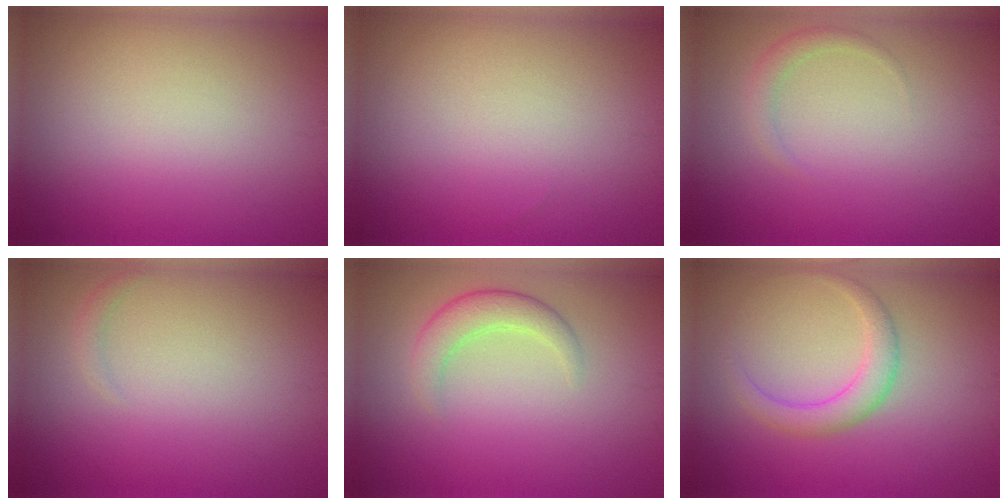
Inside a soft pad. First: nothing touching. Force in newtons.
{"total": 0.0}
{"total": 1.2, "press": 1.2, "slide": 0.0}
{"total": 0.7, "press": 0.7, "slide": 0.2}
{"total": 2.6, "press": 2.6, "slide": 0.1}
{"total": 2.8, "press": 2.8, "slide": 0.2}